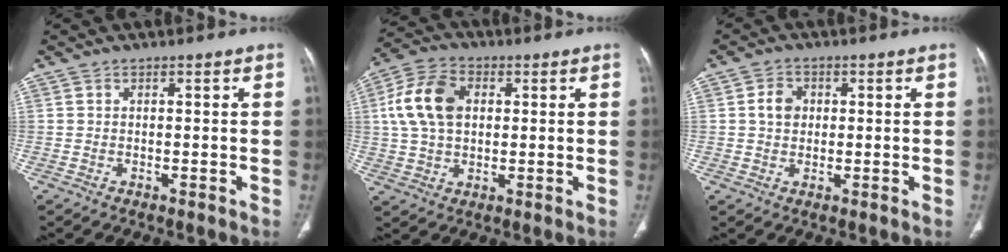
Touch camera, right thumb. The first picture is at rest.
{"total": 12.1, "force": [2.2, 8.1, 8.7], "torque": [-0.162, 0.015, 0.037]}
{"total": 4.0, "force": [0.6, 3.3, 2.2], "torque": [-0.029, 0.005, 0.009]}